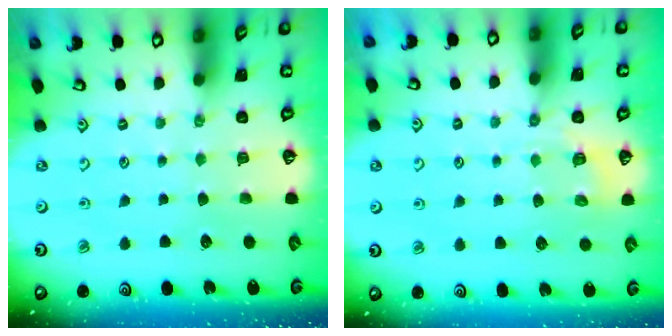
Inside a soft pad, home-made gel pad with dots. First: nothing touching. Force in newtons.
{"total": 4.8, "press": 4.5, "slide": 1.6}